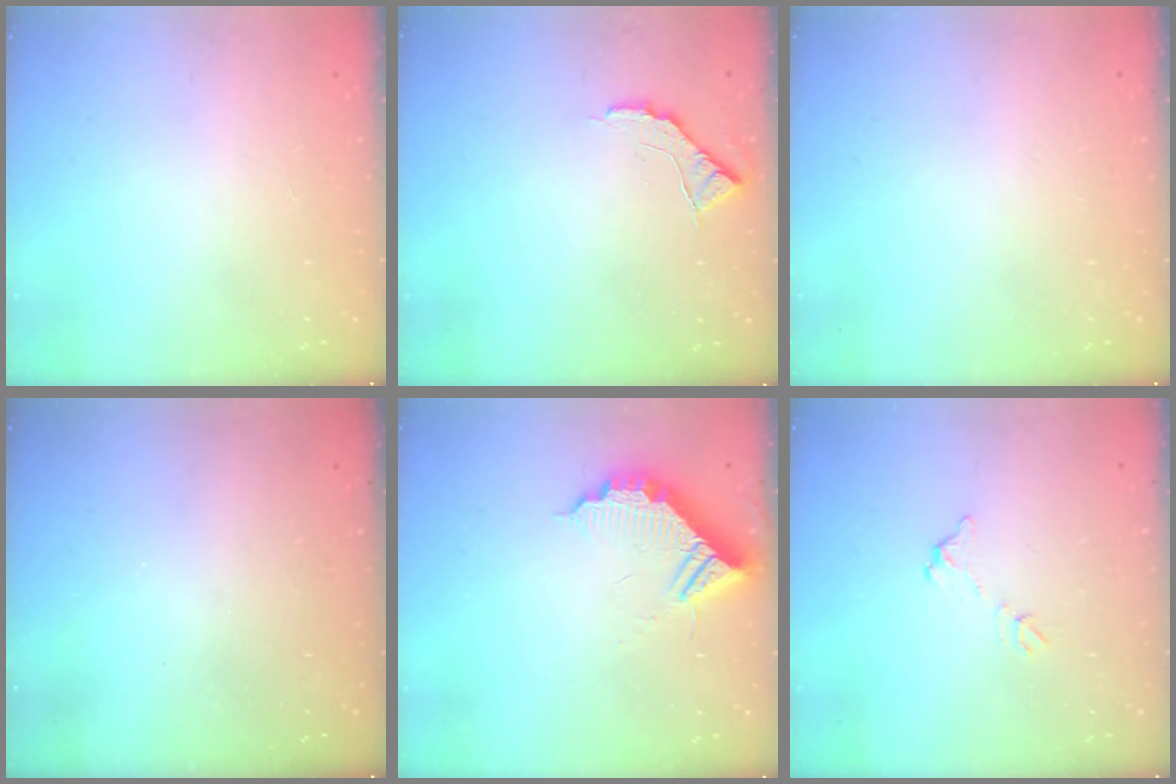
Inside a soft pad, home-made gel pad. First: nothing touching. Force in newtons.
{"total": 6.7, "press": 6.7, "slide": 0.6}
{"total": 0.0}
{"total": 3.0, "press": 3.0, "slide": 0.1}
{"total": 10.1, "press": 10.1, "slide": 0.7}
{"total": 5.6, "press": 5.6, "slide": 0.3}